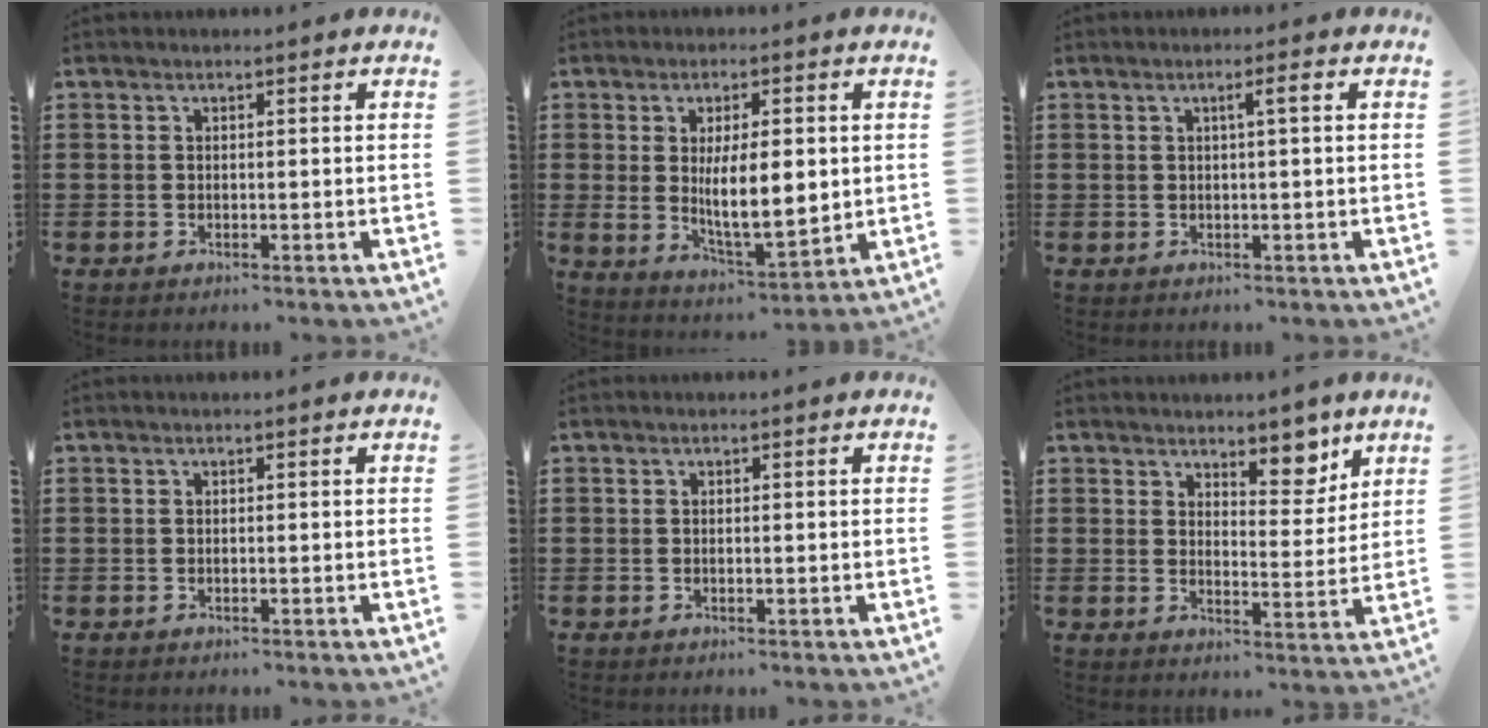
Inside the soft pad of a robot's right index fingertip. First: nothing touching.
{"total": 9.4, "force": [0.8, 3.9, 8.6], "torque": [-0.148, 0.000, 0.012]}
{"total": 2.0, "force": [0.4, -0.1, 2.0], "torque": [-0.035, 0.000, 0.003]}
{"total": 0.0}
{"total": 0.0}
{"total": 6.2, "force": [5.0, 2.7, 2.5], "torque": [-0.033, -0.021, 0.084]}